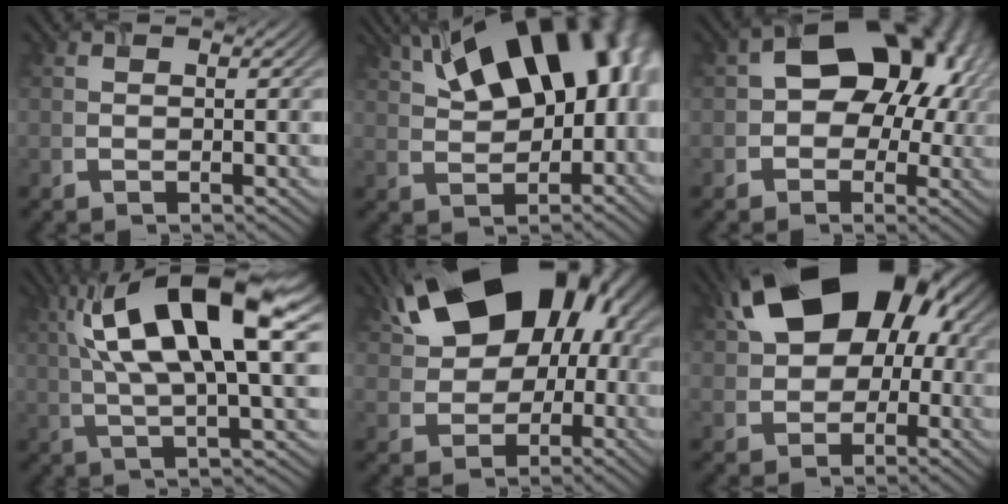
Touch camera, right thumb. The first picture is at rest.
{"total": 17.9, "force": [5.7, 10.0, 13.6], "torque": [-0.198, 0.030, 0.092]}
{"total": 13.4, "force": [1.7, 10.1, 8.7], "torque": [-0.083, 0.019, -0.001]}
{"total": 15.0, "force": [5.1, 4.1, 13.5], "torque": [-0.255, 0.010, 0.090]}
{"total": 19.4, "force": [5.8, 13.0, 13.2], "torque": [-0.207, 0.021, 0.103]}
{"total": 16.1, "force": [3.6, 11.1, 11.2], "torque": [-0.155, 0.015, 0.051]}